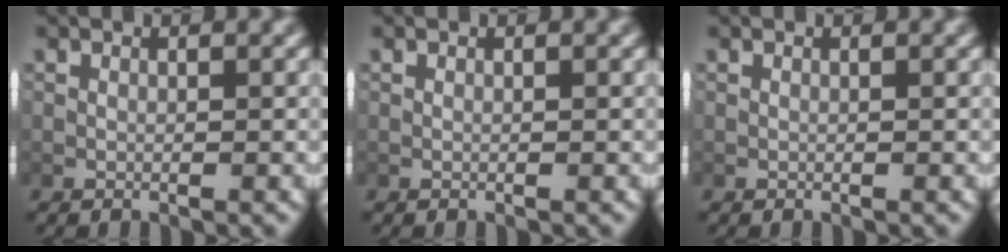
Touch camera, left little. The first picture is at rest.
{"total": 0.0}
{"total": 0.0}